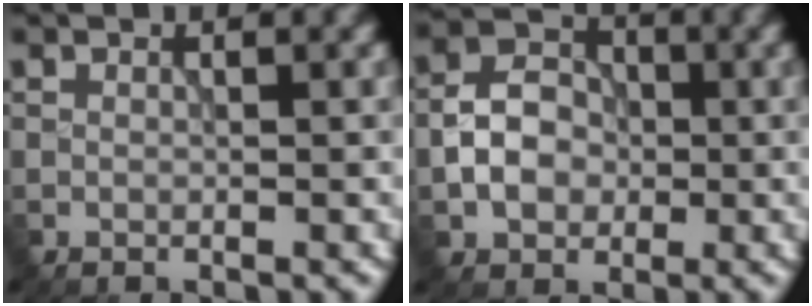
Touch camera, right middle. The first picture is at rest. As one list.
[{"total": 4.3, "force": [-0.8, 3.4, 2.5], "torque": [-0.043, 0.006, -0.016]}]